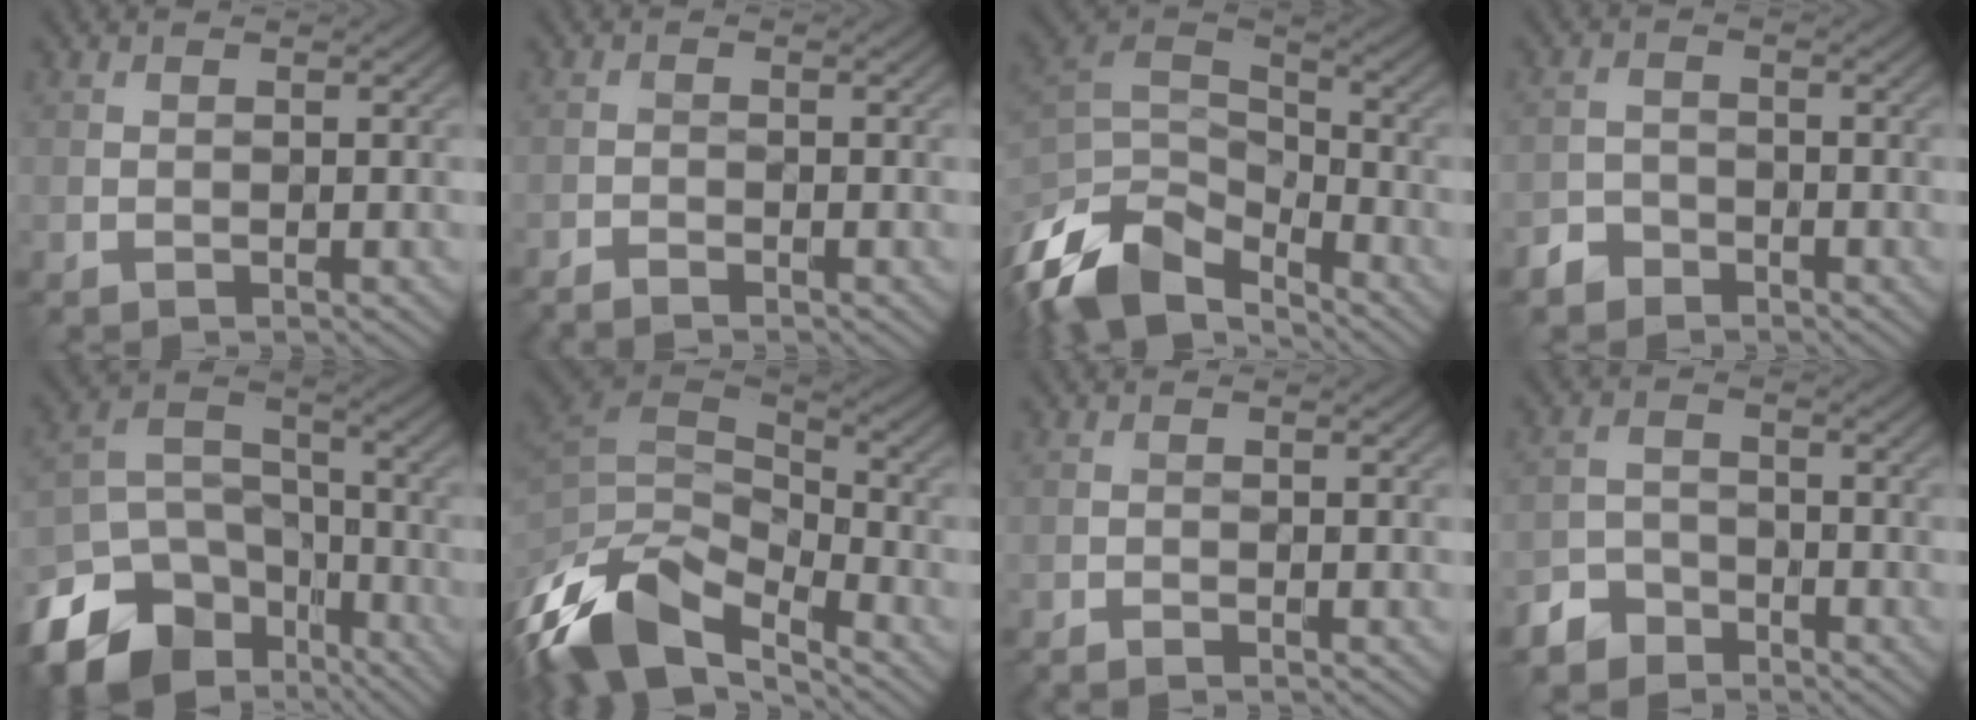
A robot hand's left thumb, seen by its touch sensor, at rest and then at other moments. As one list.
[{"total": 1.7, "force": [-1.6, 0.1, 0.5], "torque": [-0.014, -0.002, -0.033]}, {"total": 13.9, "force": [-9.2, 7.1, 7.6], "torque": [-0.210, -0.014, -0.172]}, {"total": 2.7, "force": [-2.1, 1.5, 0.6], "torque": [-0.011, 0.000, -0.050]}, {"total": 14.3, "force": [-8.9, 9.2, 6.2], "torque": [-0.174, -0.036, -0.153]}, {"total": 13.9, "force": [-7.3, 7.1, 9.5], "torque": [-0.235, -0.020, -0.128]}, {"total": 1.0, "force": [-1.0, 0.0, 0.3], "torque": [-0.007, -0.001, -0.020]}, {"total": 3.9, "force": [-3.1, 2.2, 0.9], "torque": [-0.017, 0.002, -0.070]}]